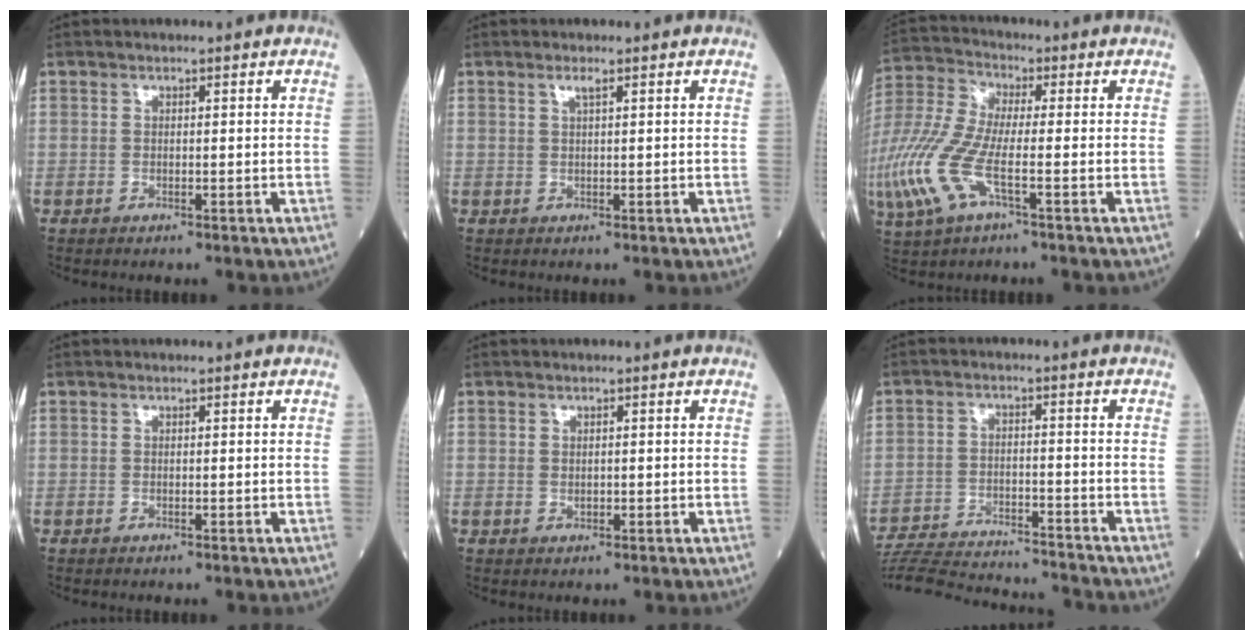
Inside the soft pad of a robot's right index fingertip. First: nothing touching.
{"total": 1.1, "force": [0.6, -0.1, 0.9], "torque": [-0.019, 0.002, 0.012]}
{"total": 11.6, "force": [-3.7, 2.9, 10.7], "torque": [-0.261, -0.006, -0.076]}
{"total": 0.0}
{"total": 0.8, "force": [0.0, 0.6, 0.5], "torque": [-0.009, 0.000, 0.000]}
{"total": 16.1, "force": [-15.5, 0.9, 4.1], "torque": [-0.084, -0.010, -0.233]}